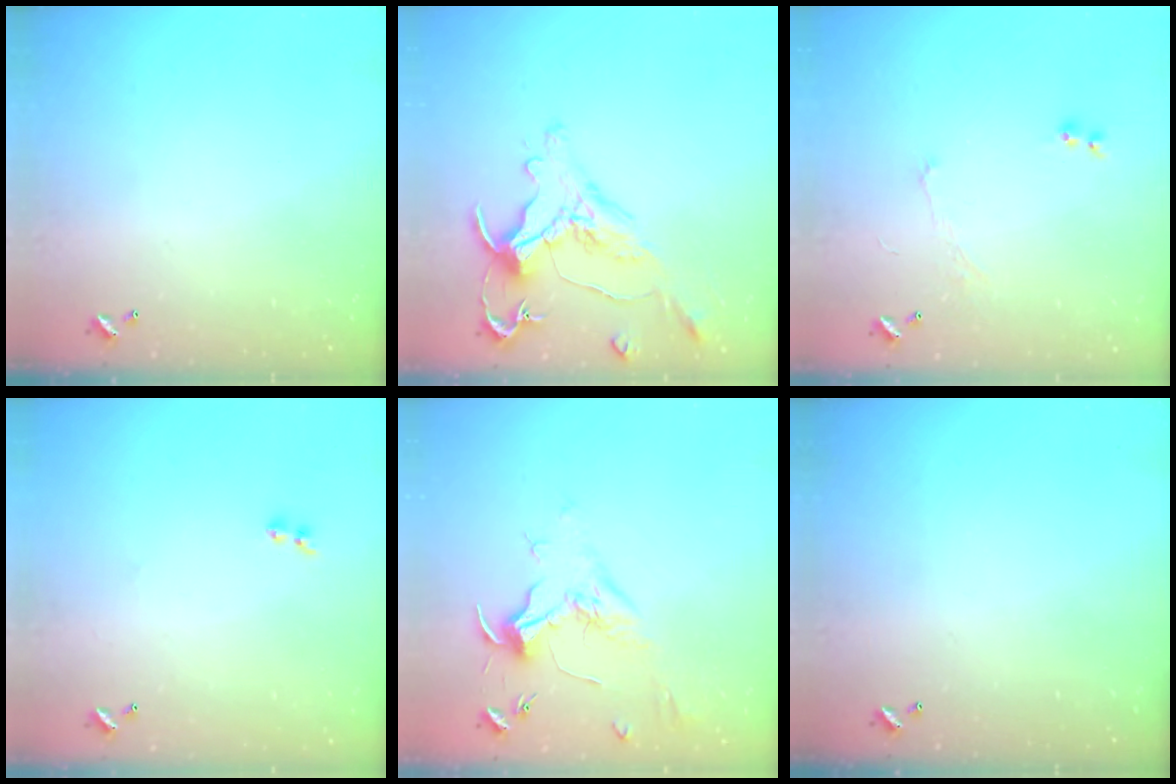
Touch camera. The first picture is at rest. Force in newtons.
{"total": 0.7, "press": 0.1, "slide": 0.7}
{"total": 1.2, "press": 1.0, "slide": 0.8}
{"total": 2.0, "press": 1.7, "slide": 1.0}
{"total": 2.0, "press": 1.9, "slide": 0.7}
{"total": 0.0}